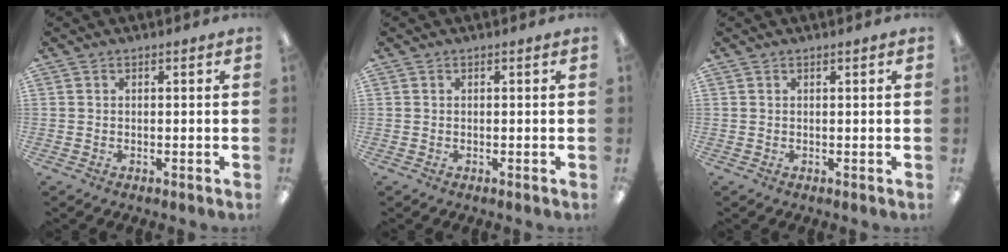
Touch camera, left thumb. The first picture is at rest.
{"total": 0.0}
{"total": 0.5, "force": [0.4, 0.0, 0.4], "torque": [-0.007, 0.001, 0.006]}